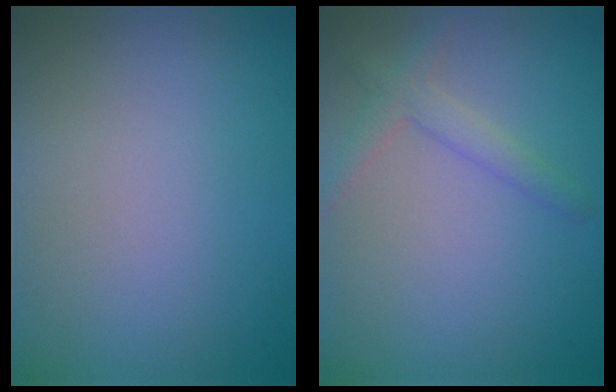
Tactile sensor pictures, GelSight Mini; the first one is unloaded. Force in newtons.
{"total": 2.0, "press": 2.0, "slide": 0.1}